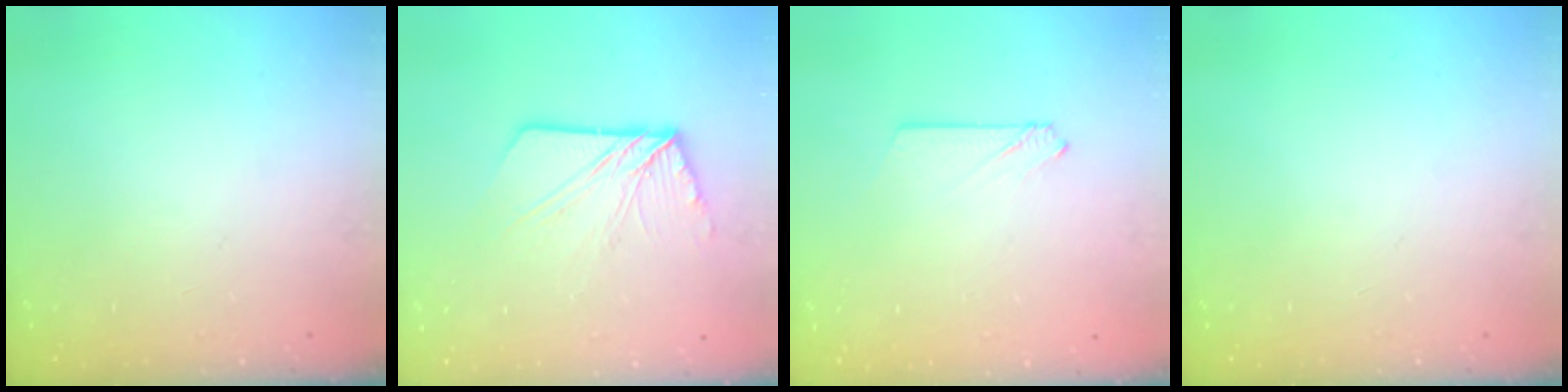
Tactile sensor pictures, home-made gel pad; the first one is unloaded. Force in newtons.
{"total": 11.5, "press": 11.4, "slide": 1.0}
{"total": 2.6, "press": 2.6, "slide": 0.3}
{"total": 0.0}